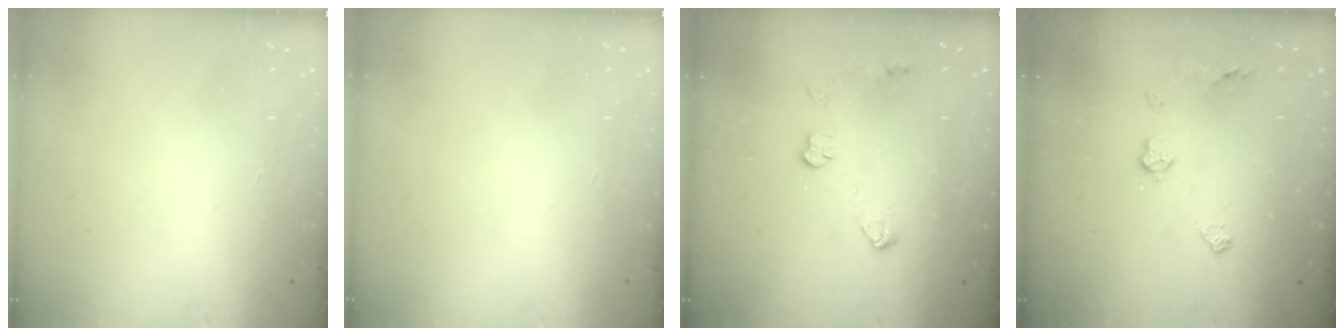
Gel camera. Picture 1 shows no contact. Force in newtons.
{"total": 0.0}
{"total": 6.4, "press": 6.4, "slide": 0.2}
{"total": 6.3, "press": 6.3, "slide": 0.3}